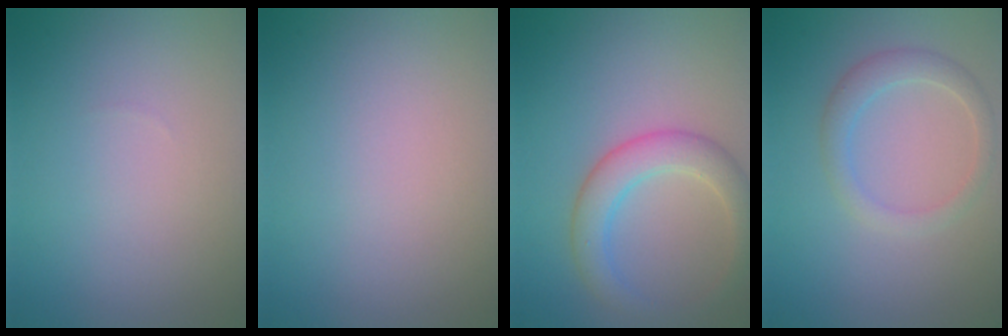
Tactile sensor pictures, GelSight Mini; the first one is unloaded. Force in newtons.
{"total": 0.0}
{"total": 4.0, "press": 4.0, "slide": 0.4}
{"total": 2.3, "press": 2.3, "slide": 0.1}